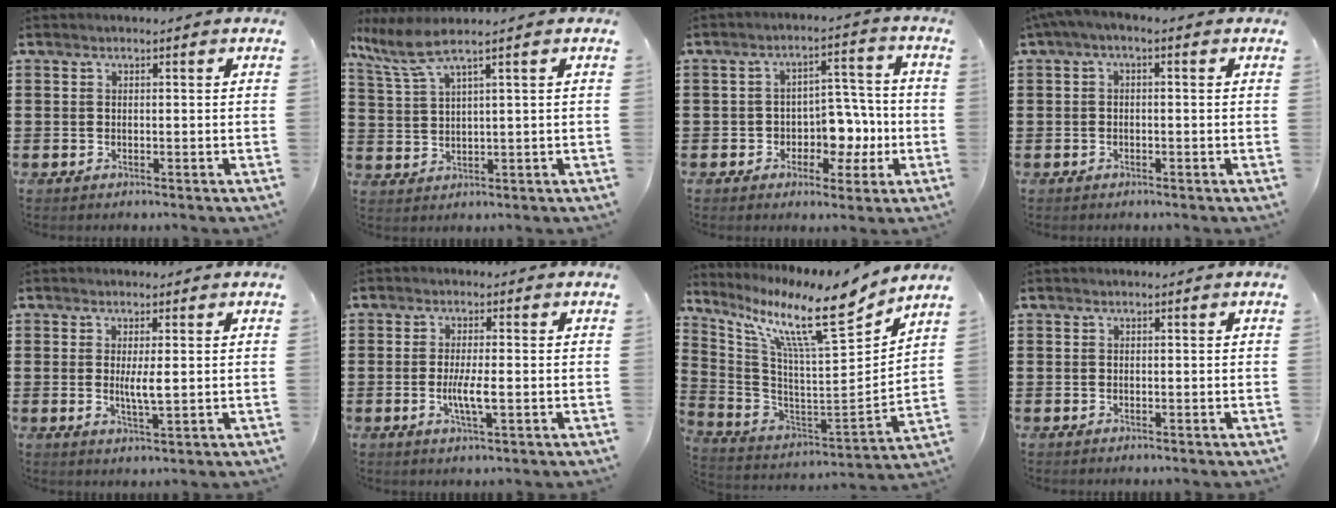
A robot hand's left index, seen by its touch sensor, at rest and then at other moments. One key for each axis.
{"total": 4.6, "fx": 2.9, "fy": 0.4, "fz": 3.6, "tx": -0.090, "ty": -0.007, "tz": 0.044}
{"total": 6.1, "fx": -1.6, "fy": 5.0, "fz": 3.2, "tx": -0.054, "ty": 0.007, "tz": -0.032}
{"total": 1.7, "fx": -1.2, "fy": 0.3, "fz": 1.1, "tx": -0.025, "ty": -0.003, "tz": -0.026}
{"total": 3.4, "fx": 0.3, "fy": 0.6, "fz": 3.4, "tx": -0.063, "ty": -0.003, "tz": 0.005}
{"total": 4.1, "fx": -0.8, "fy": 0.6, "fz": 4.0, "tx": -0.075, "ty": -0.005, "tz": -0.017}
{"total": 14.4, "fx": 10.3, "fy": 2.0, "fz": 10.0, "tx": -0.210, "ty": -0.070, "tz": 0.164}
{"total": 0.0}